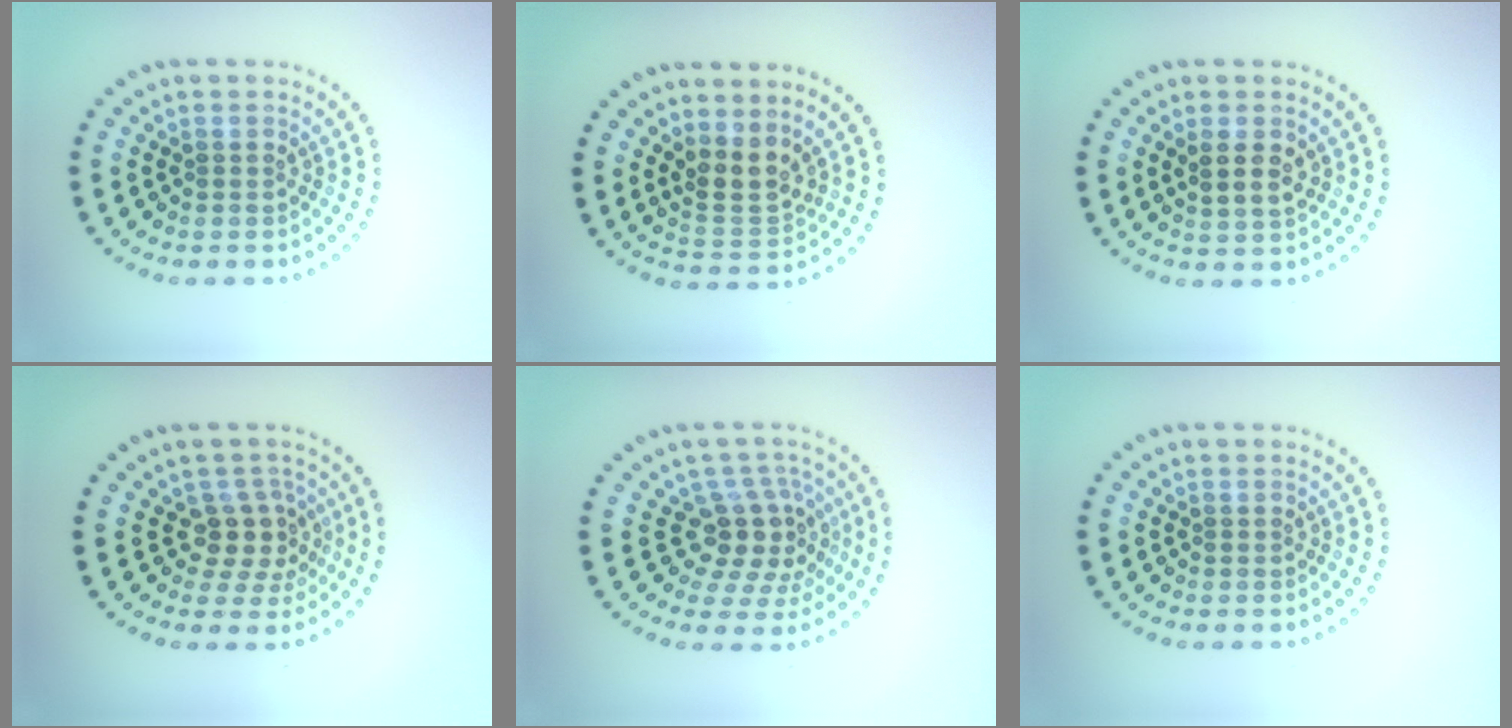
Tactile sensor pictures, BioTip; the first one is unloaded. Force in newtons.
{"total": 2.9, "press": 2.4, "slide": 1.6}
{"total": 2.2, "press": 2.1, "slide": 0.7}
{"total": 3.2, "press": 2.5, "slide": 1.9}
{"total": 4.3, "press": 3.2, "slide": 2.9}
{"total": 0.0}